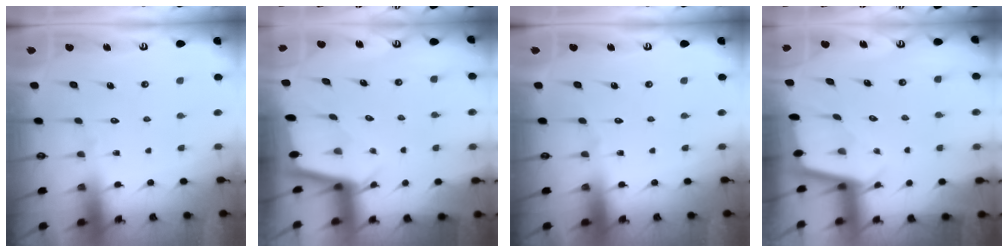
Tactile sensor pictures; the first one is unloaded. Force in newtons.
{"total": 2.1, "press": 2.1, "slide": 0.2}
{"total": 0.0}
{"total": 1.9, "press": 1.9, "slide": 0.1}